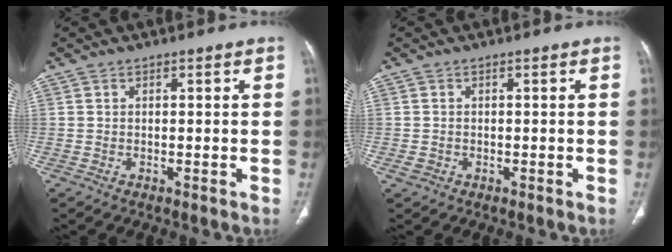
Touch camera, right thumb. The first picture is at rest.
{"total": 1.2, "force": [-0.3, 1.0, 0.5], "torque": [-0.012, 0.005, -0.003]}